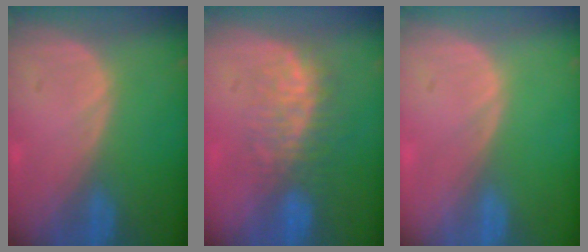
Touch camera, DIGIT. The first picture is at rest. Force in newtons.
{"total": 7.6, "press": 7.1, "slide": 2.8}
{"total": 0.0}